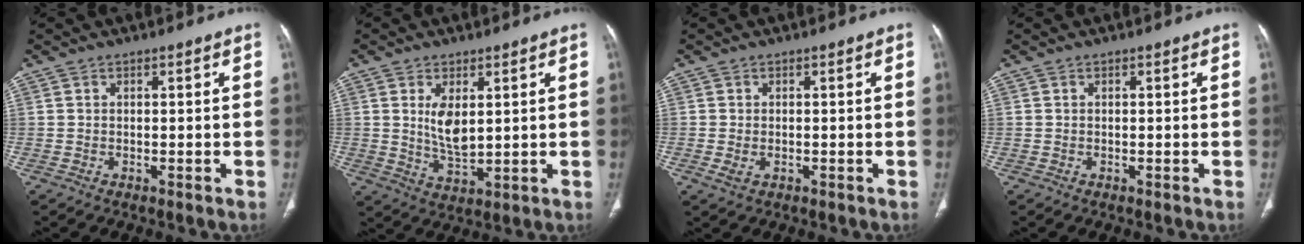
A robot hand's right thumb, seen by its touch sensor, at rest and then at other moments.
{"total": 6.5, "force": [1.6, 3.2, 5.4], "torque": [-0.093, -0.020, 0.041]}
{"total": 2.0, "force": [-0.5, 1.2, 1.5], "torque": [-0.033, 0.002, -0.004]}
{"total": 0.0}